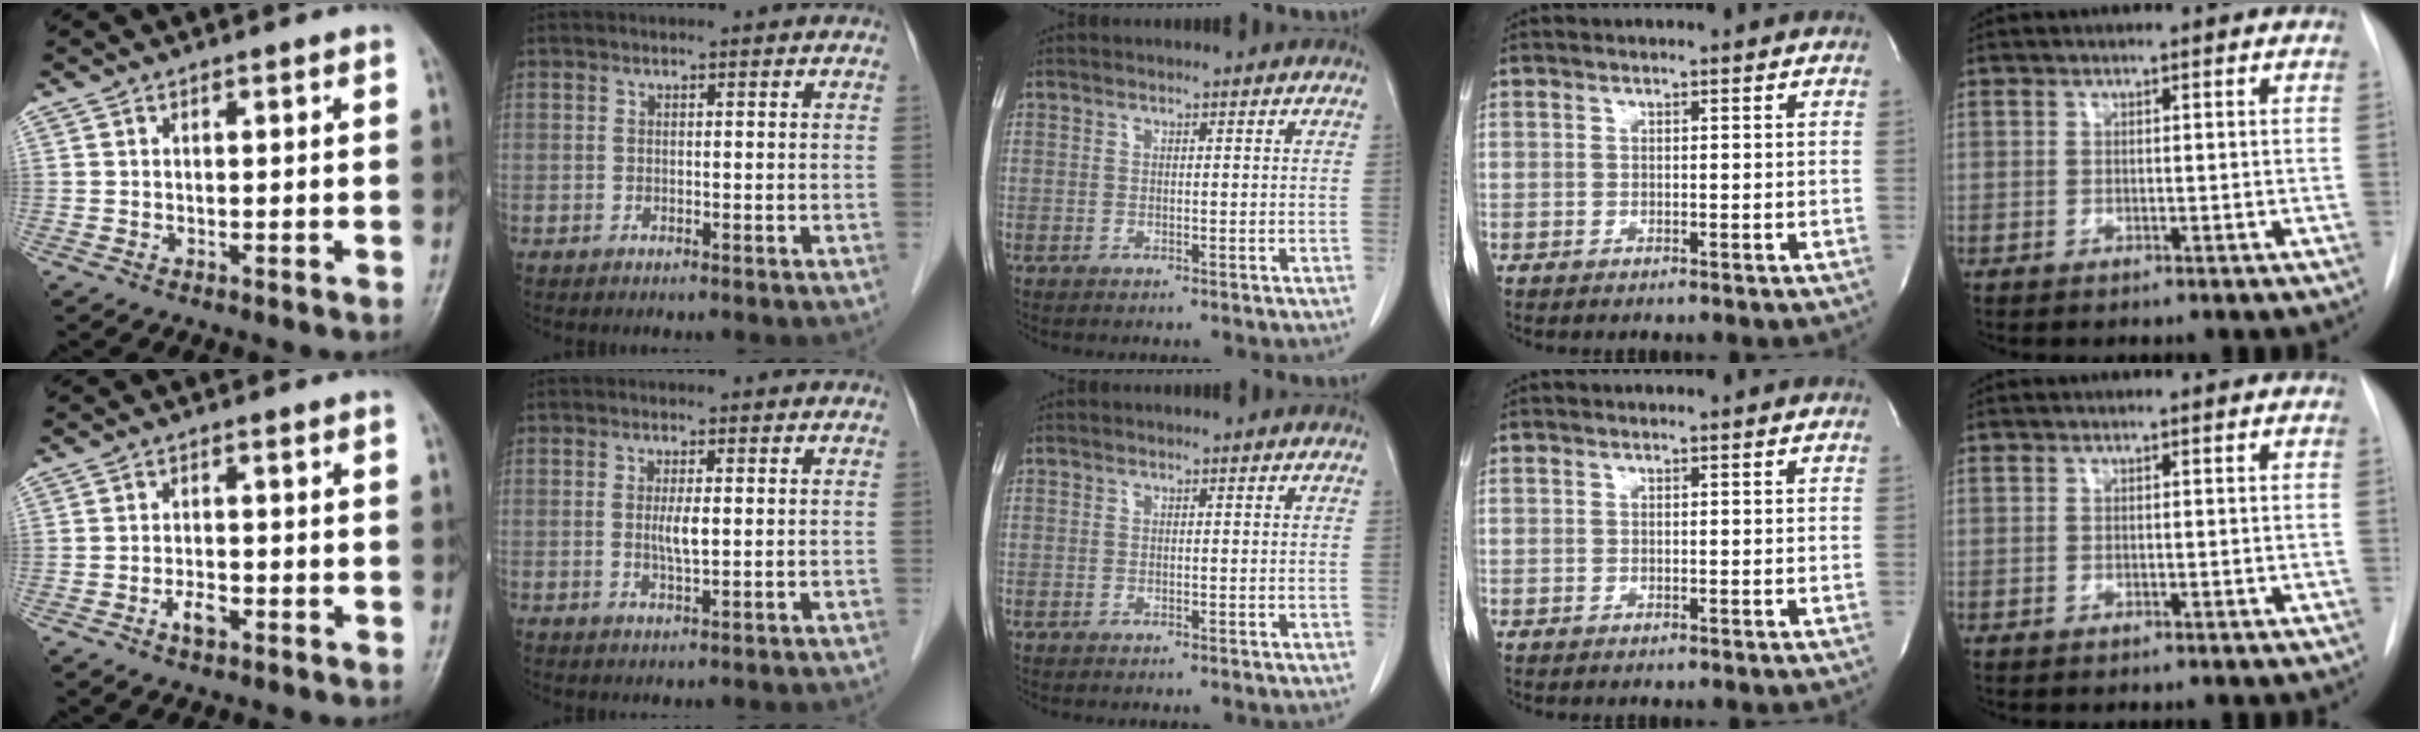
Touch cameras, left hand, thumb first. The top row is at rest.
{"thumb": {"total": 2.9, "force": [-1.5, 1.4, 2.1], "torque": [-0.036, 0.010, -0.026]}, "index": {"total": 2.6, "force": [0.2, 0.4, 2.6], "torque": [-0.052, -0.003, 0.005]}}